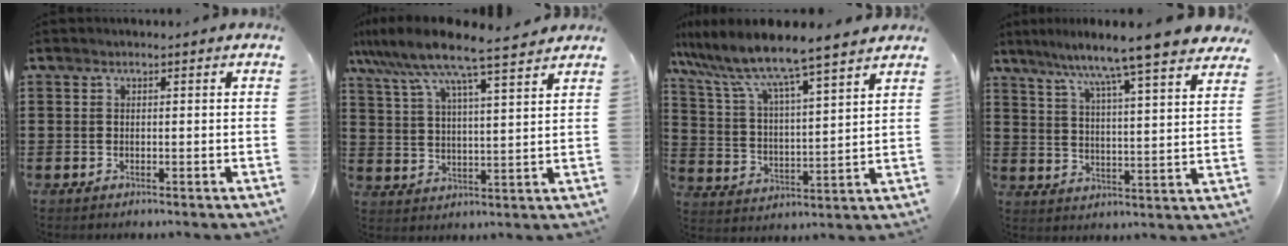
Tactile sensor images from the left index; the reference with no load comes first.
{"total": 8.6, "force": [7.4, 0.1, 4.4], "torque": [-0.113, -0.039, 0.126]}
{"total": 7.4, "force": [6.7, -0.3, 3.2], "torque": [-0.092, -0.044, 0.107]}
{"total": 7.9, "force": [7.0, -1.5, 3.4], "torque": [-0.086, -0.053, 0.110]}